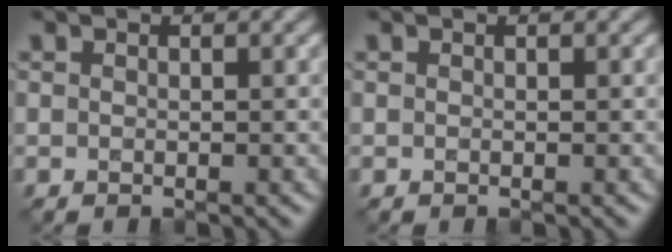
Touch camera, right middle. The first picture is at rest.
{"total": 0.0}